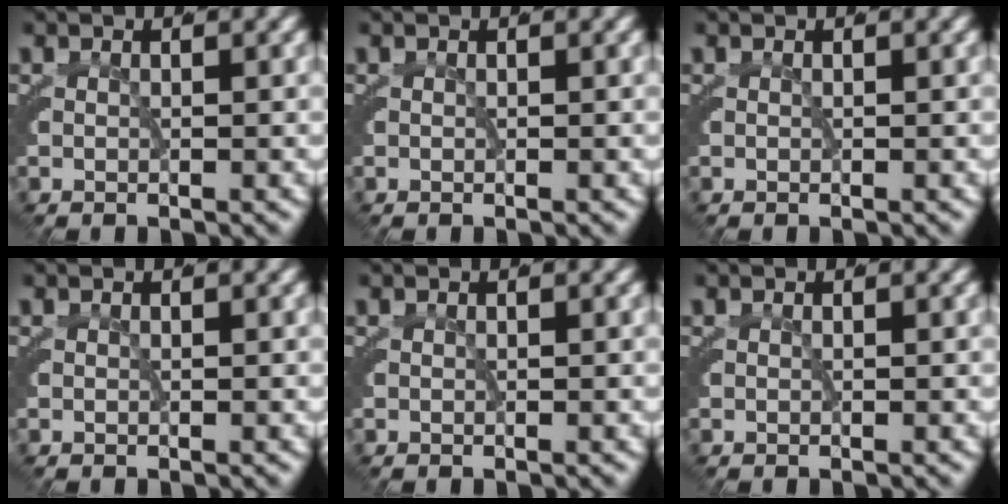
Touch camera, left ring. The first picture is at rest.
{"total": 0.0}
{"total": 0.0}
{"total": 0.0}
{"total": 0.0}
{"total": 0.0}